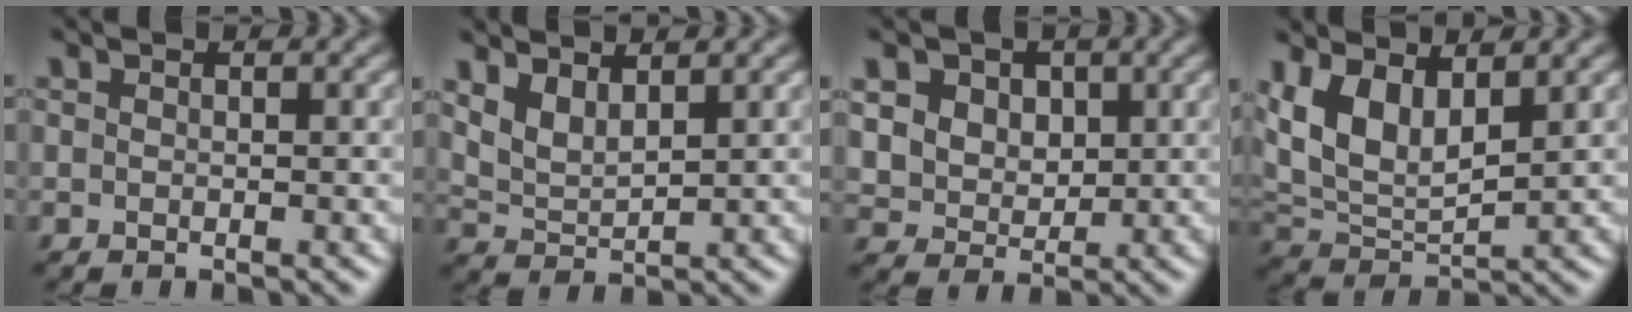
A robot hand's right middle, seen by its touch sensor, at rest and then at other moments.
{"total": 2.5, "force": [1.9, 0.9, 1.4], "torque": [-0.035, -0.003, 0.044]}
{"total": 7.6, "force": [3.3, 6.1, 3.3], "torque": [-0.081, 0.022, 0.052]}
{"total": 5.8, "force": [2.7, 2.8, 4.4], "torque": [-0.099, -0.005, 0.056]}